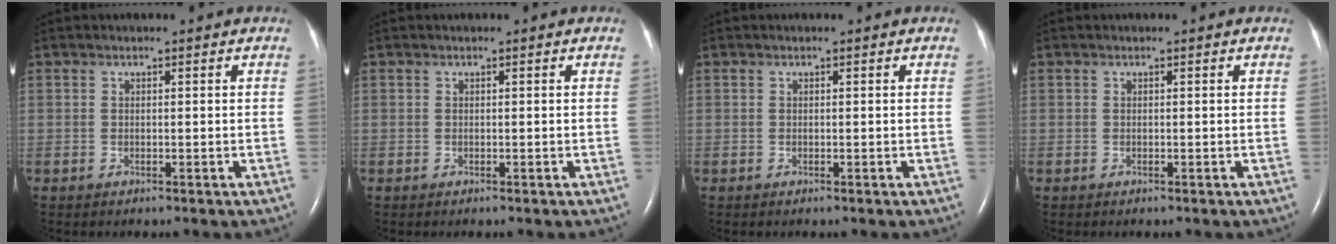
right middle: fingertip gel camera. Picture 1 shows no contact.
{"total": 0.0}
{"total": 0.0}
{"total": 0.0}